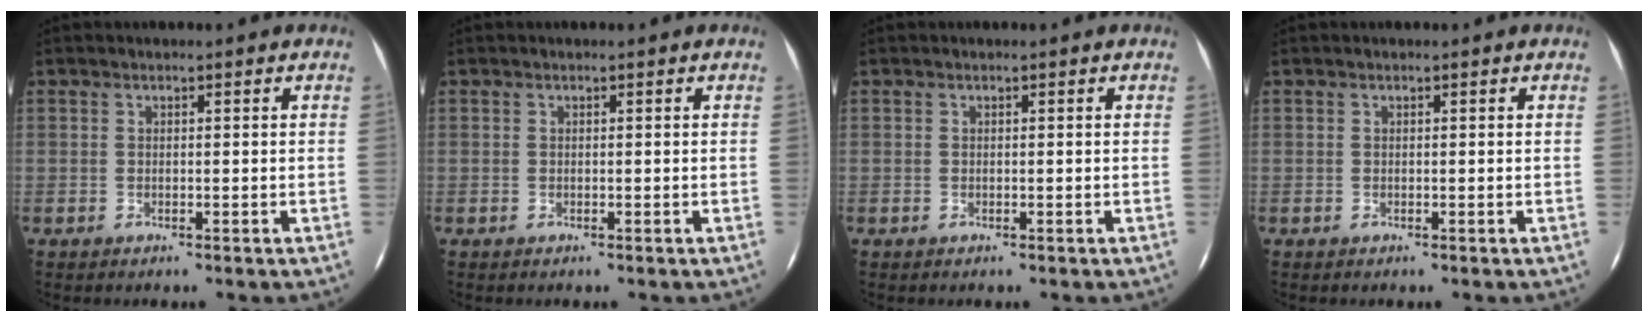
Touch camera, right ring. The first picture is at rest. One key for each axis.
{"total": 0.0}
{"total": 0.0}
{"total": 0.0}